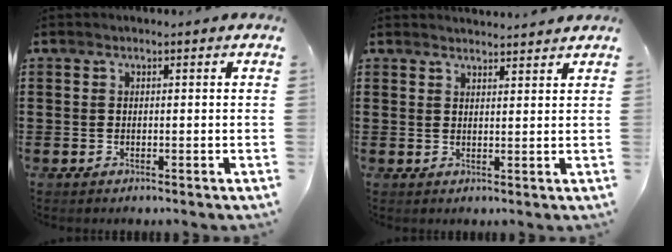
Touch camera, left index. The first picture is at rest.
{"total": 2.0, "force": [2.0, -0.1, 0.0], "torque": [-0.005, -0.003, 0.038]}